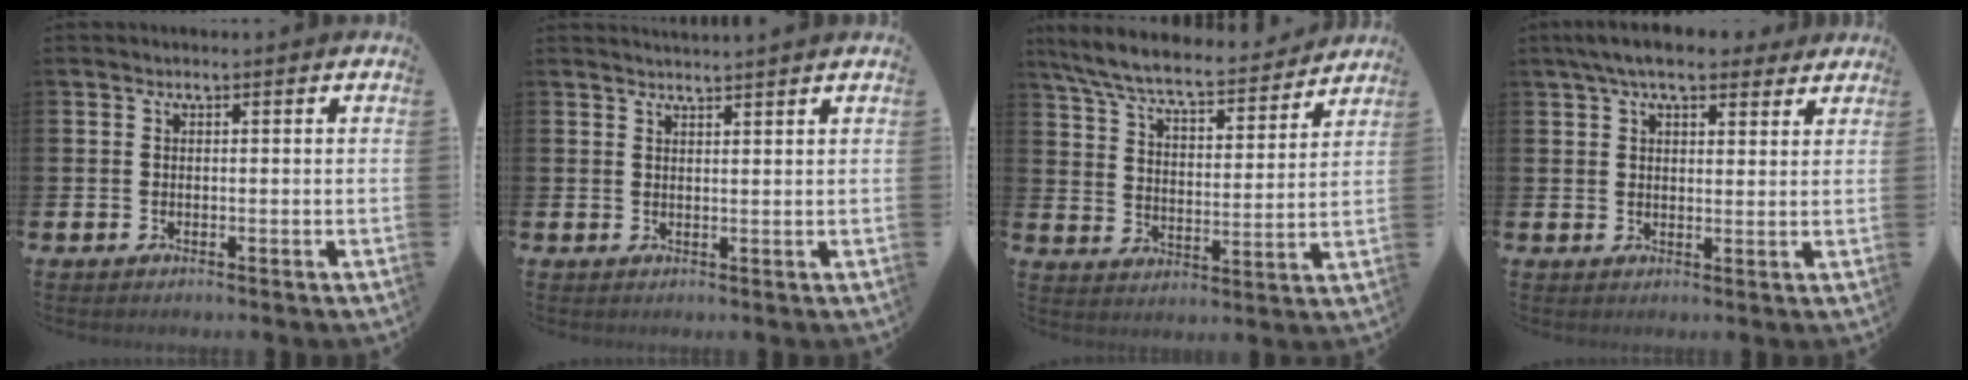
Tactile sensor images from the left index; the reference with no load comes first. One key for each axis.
{"total": 1.8, "fx": 1.8, "fy": -0.2, "fz": 0.1, "tx": -0.003, "ty": -0.008, "tz": 0.033}
{"total": 8.0, "fx": 7.3, "fy": 1.2, "fz": 3.0, "tx": -0.095, "ty": -0.049, "tz": 0.124}
{"total": 6.6, "fx": 5.6, "fy": 2.0, "fz": 2.9, "tx": -0.063, "ty": -0.011, "tz": 0.102}